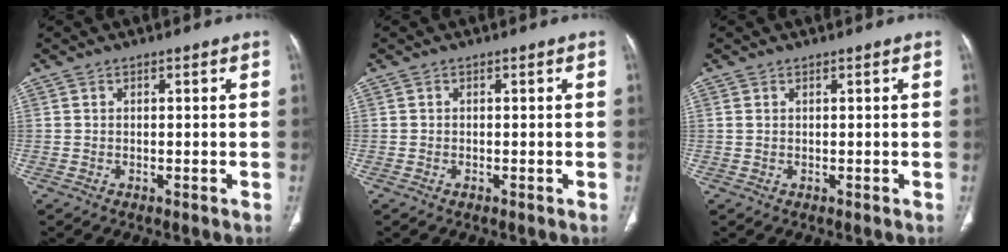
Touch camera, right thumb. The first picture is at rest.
{"total": 0.5, "force": [-0.3, 0.4, 0.2], "torque": [-0.003, 0.001, -0.006]}
{"total": 0.6, "force": [0.2, 0.3, 0.4], "torque": [-0.014, 0.012, 0.009]}